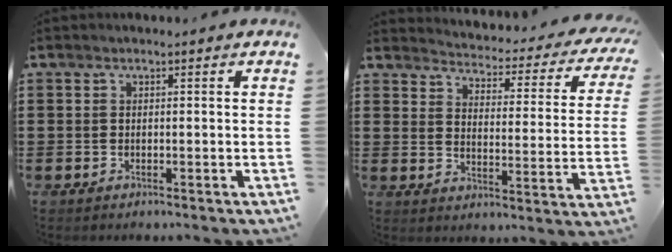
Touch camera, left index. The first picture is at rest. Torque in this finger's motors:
{"motor_torque": [2.14, 0.00, 1.05, 0.07]}